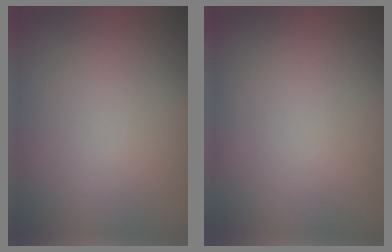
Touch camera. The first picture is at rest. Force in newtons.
{"total": 0.0}